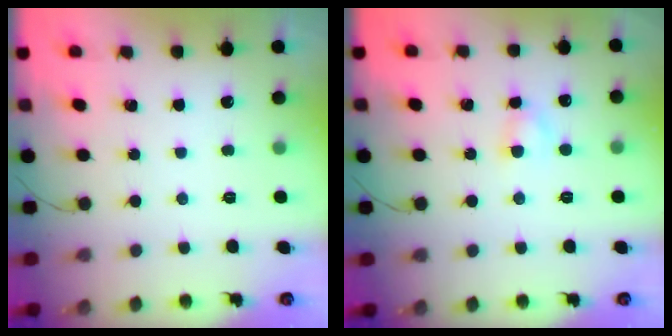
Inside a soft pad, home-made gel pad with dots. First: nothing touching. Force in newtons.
{"total": 2.7, "press": 2.5, "slide": 1.0}